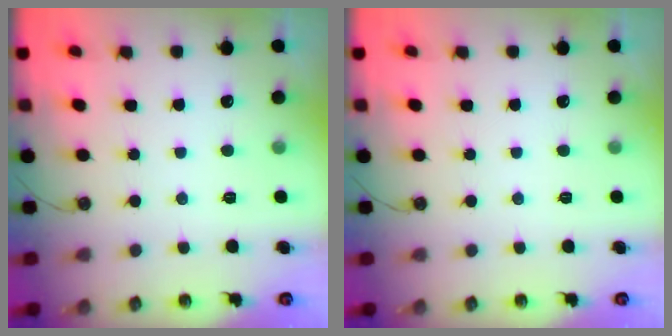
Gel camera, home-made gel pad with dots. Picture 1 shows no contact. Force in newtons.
{"total": 0.0}